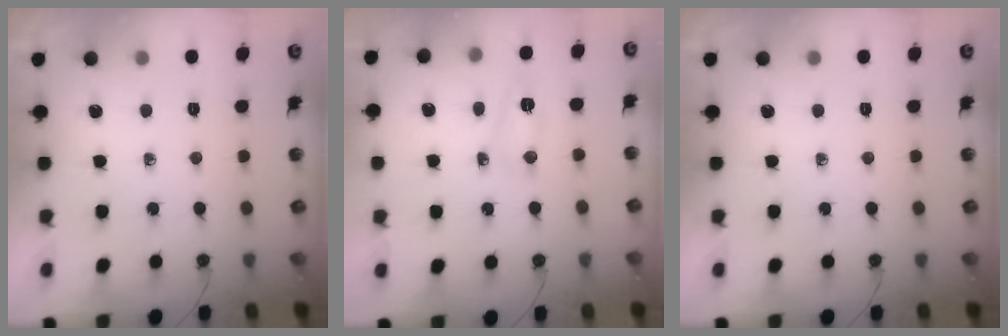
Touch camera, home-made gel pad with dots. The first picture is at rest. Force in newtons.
{"total": 4.7, "press": 4.6, "slide": 0.9}
{"total": 0.0}